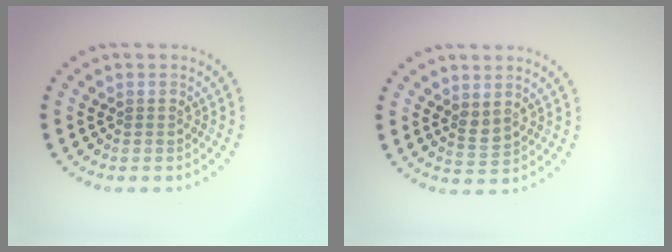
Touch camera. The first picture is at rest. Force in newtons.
{"total": 1.4, "press": 1.2, "slide": 0.8}